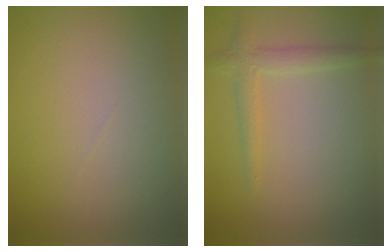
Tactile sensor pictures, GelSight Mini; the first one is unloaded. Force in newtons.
{"total": 1.9, "press": 1.9, "slide": 0.1}